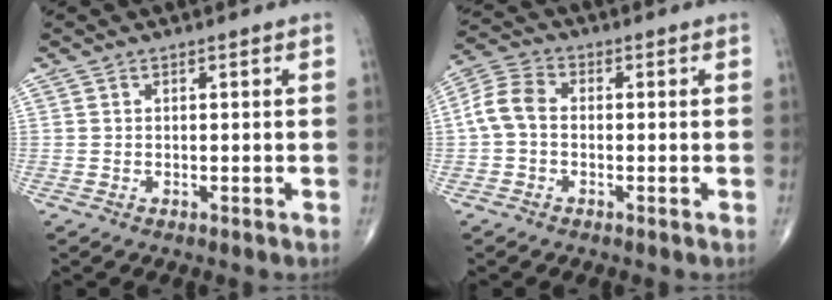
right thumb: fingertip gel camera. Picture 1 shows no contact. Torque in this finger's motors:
{"motor_torque": [-0.27, 0.36, 0.46, -0.19, 0.21]}